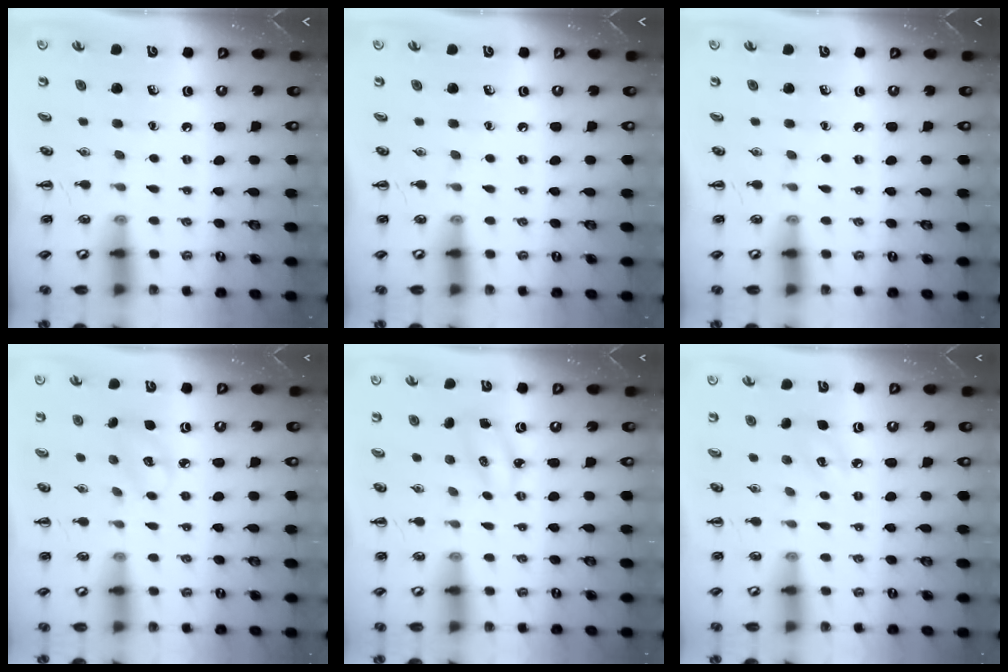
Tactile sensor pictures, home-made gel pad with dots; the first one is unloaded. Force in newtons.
{"total": 0.0}
{"total": 0.0}
{"total": 3.9, "press": 3.8, "slide": 0.8}
{"total": 3.1, "press": 3.0, "slide": 0.7}
{"total": 6.6, "press": 6.3, "slide": 1.7}